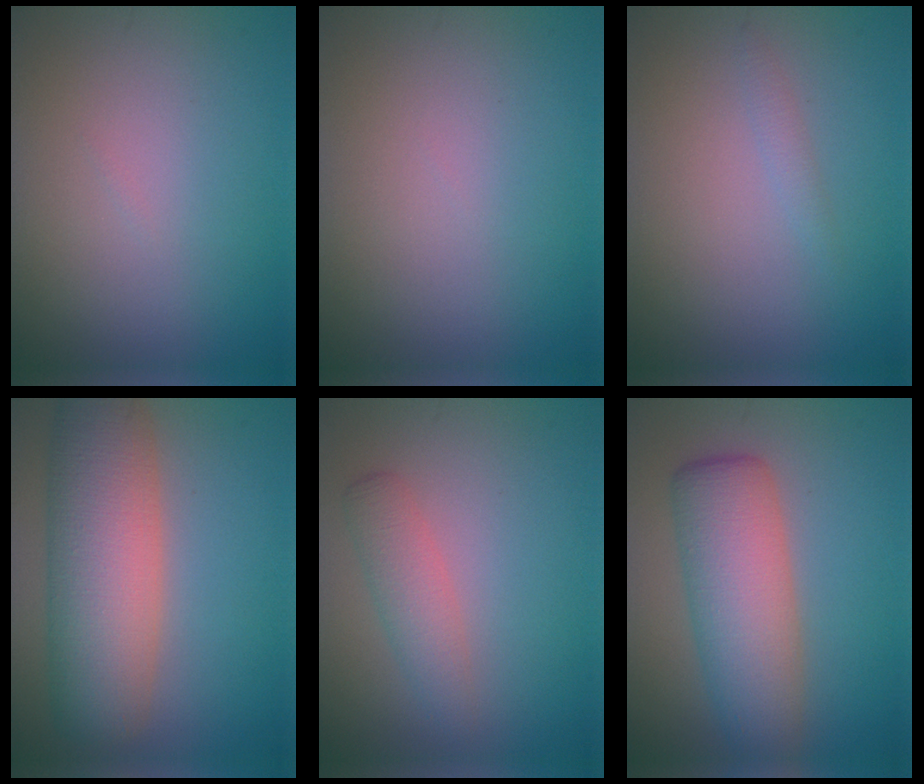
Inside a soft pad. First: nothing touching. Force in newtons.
{"total": 0.0}
{"total": 0.8, "press": 0.8, "slide": 0.1}
{"total": 9.0, "press": 9.0, "slide": 0.7}
{"total": 2.5, "press": 2.5, "slide": 0.0}
{"total": 6.8, "press": 6.8, "slide": 0.5}